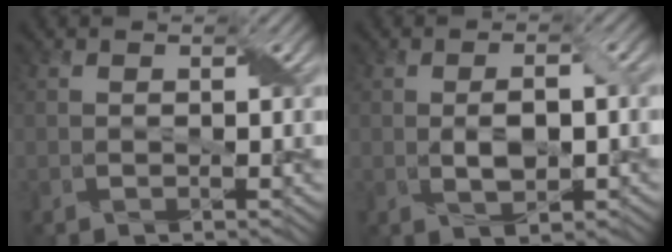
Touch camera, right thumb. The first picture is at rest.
{"total": 3.9, "force": [-0.2, 1.8, 3.4], "torque": [-0.065, -0.001, -0.002]}